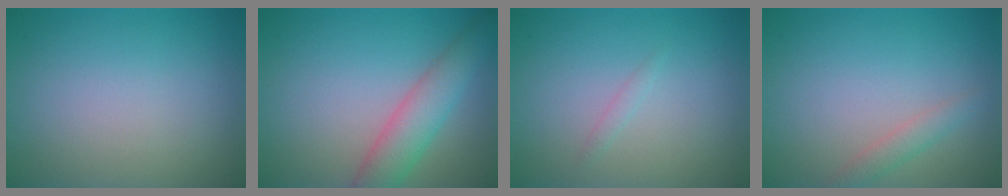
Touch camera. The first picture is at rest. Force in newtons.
{"total": 4.3, "press": 4.3, "slide": 0.2}
{"total": 0.6, "press": 0.6, "slide": 0.0}
{"total": 1.5, "press": 1.5, "slide": 0.1}